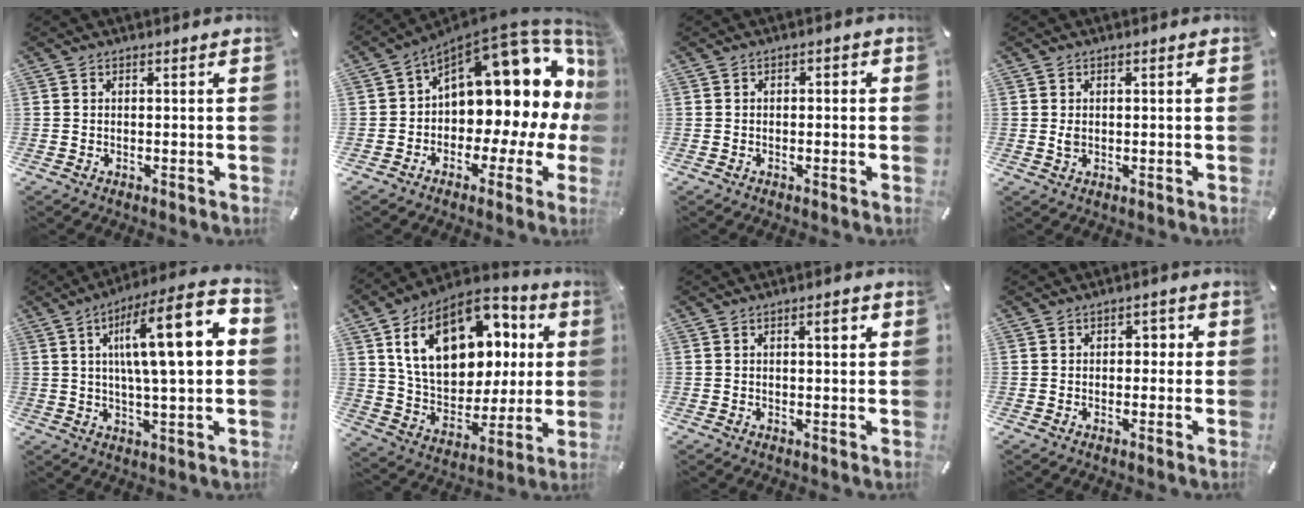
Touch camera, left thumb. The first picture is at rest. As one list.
[{"total": 17.9, "force": [7.9, 9.9, 12.6], "torque": [-0.161, -0.083, 0.136]}, {"total": 1.3, "force": [-0.7, 0.8, 0.7], "torque": [-0.013, 0.007, -0.016]}, {"total": 1.5, "force": [0.0, 1.1, 1.0], "torque": [-0.022, 0.002, 0.000]}, {"total": 18.4, "force": [4.2, 4.4, 17.3], "torque": [-0.278, -0.015, 0.052]}, {"total": 21.8, "force": [8.1, 15.0, 13.6], "torque": [-0.242, -0.034, 0.146]}, {"total": 3.1, "force": [1.2, 0.9, 2.7], "torque": [-0.039, 0.001, 0.013]}, {"total": 2.3, "force": [-0.3, 1.8, 1.5], "torque": [-0.014, 0.005, -0.015]}]